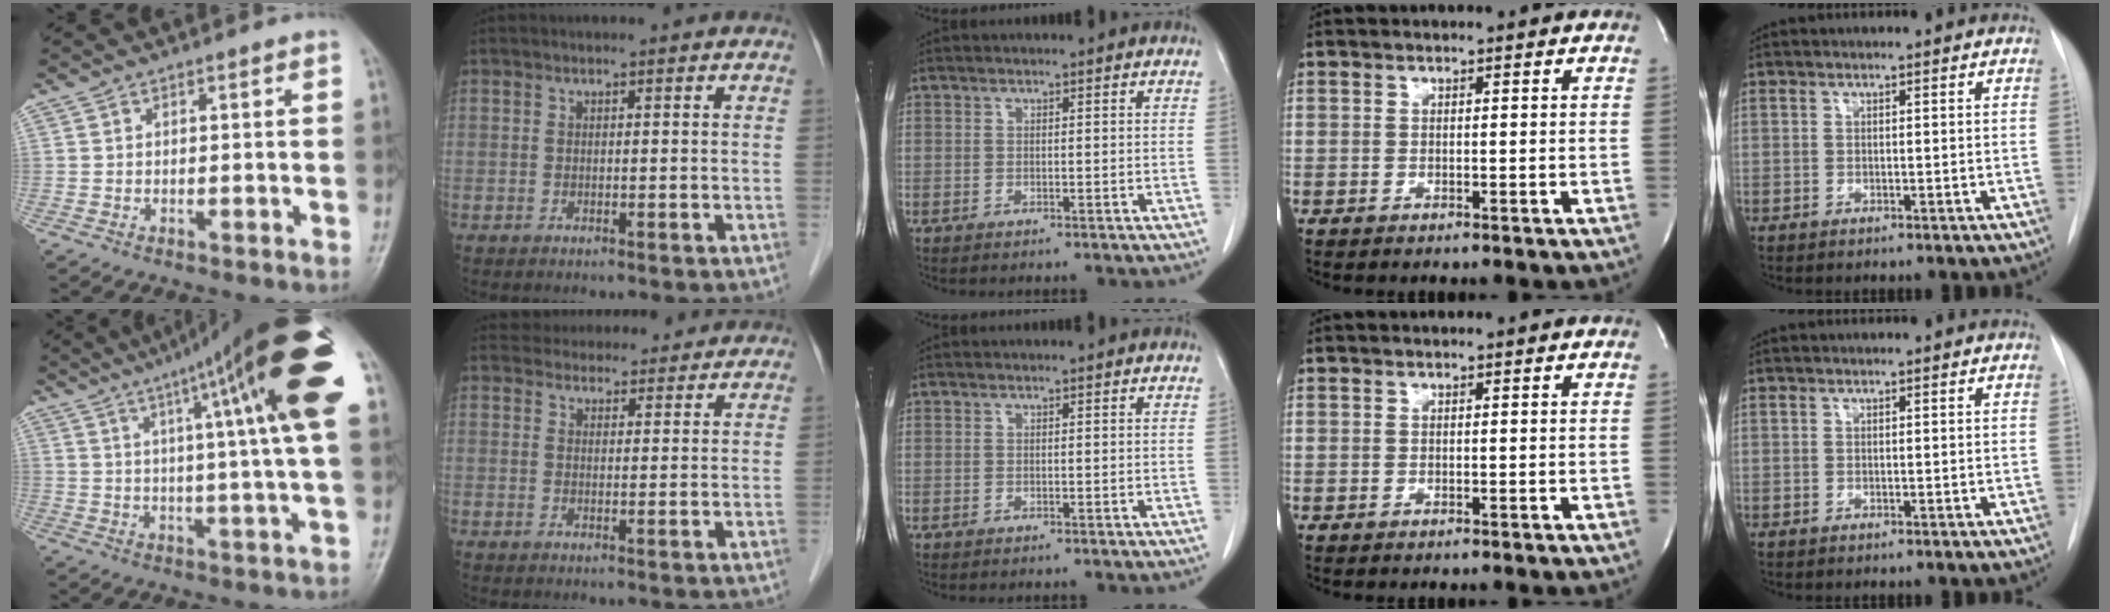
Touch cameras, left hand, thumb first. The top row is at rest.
{"thumb": {"total": 21.3, "force": [8.3, 1.4, 19.6], "torque": [-0.285, 0.000, 0.109]}, "index": {"total": 9.9, "force": [9.4, 2.8, 1.3], "torque": [-0.001, 0.024, 0.112]}}